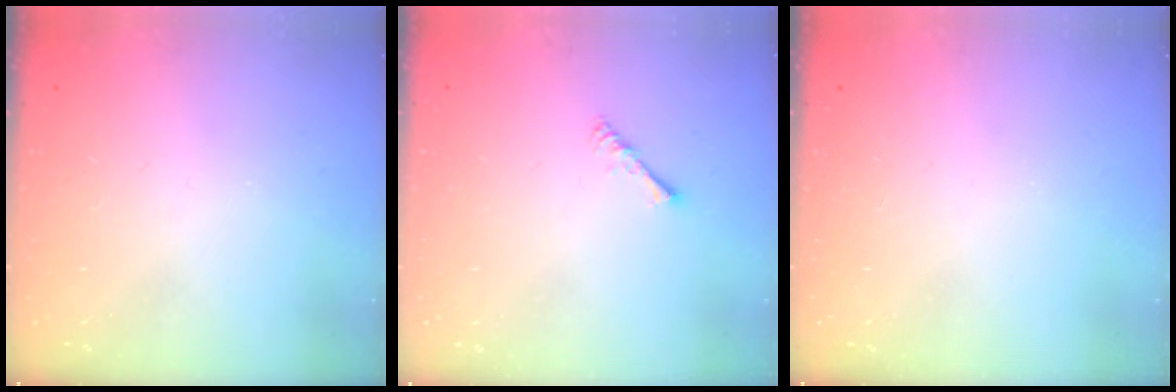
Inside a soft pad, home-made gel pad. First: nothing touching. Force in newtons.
{"total": 2.2, "press": 2.1, "slide": 0.5}
{"total": 0.0}